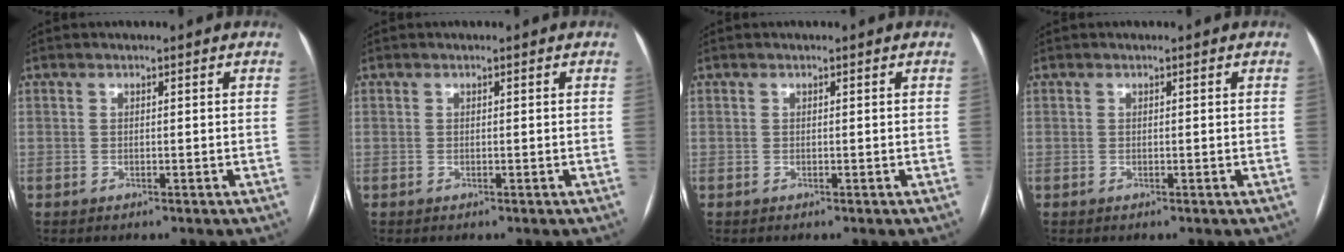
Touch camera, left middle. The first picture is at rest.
{"total": 0.0}
{"total": 0.0}
{"total": 0.0}